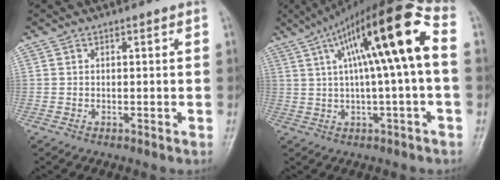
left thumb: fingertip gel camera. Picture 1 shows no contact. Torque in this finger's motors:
{"motor_torque": [0.57, 1.33, 2.16, -0.61, 0.36]}